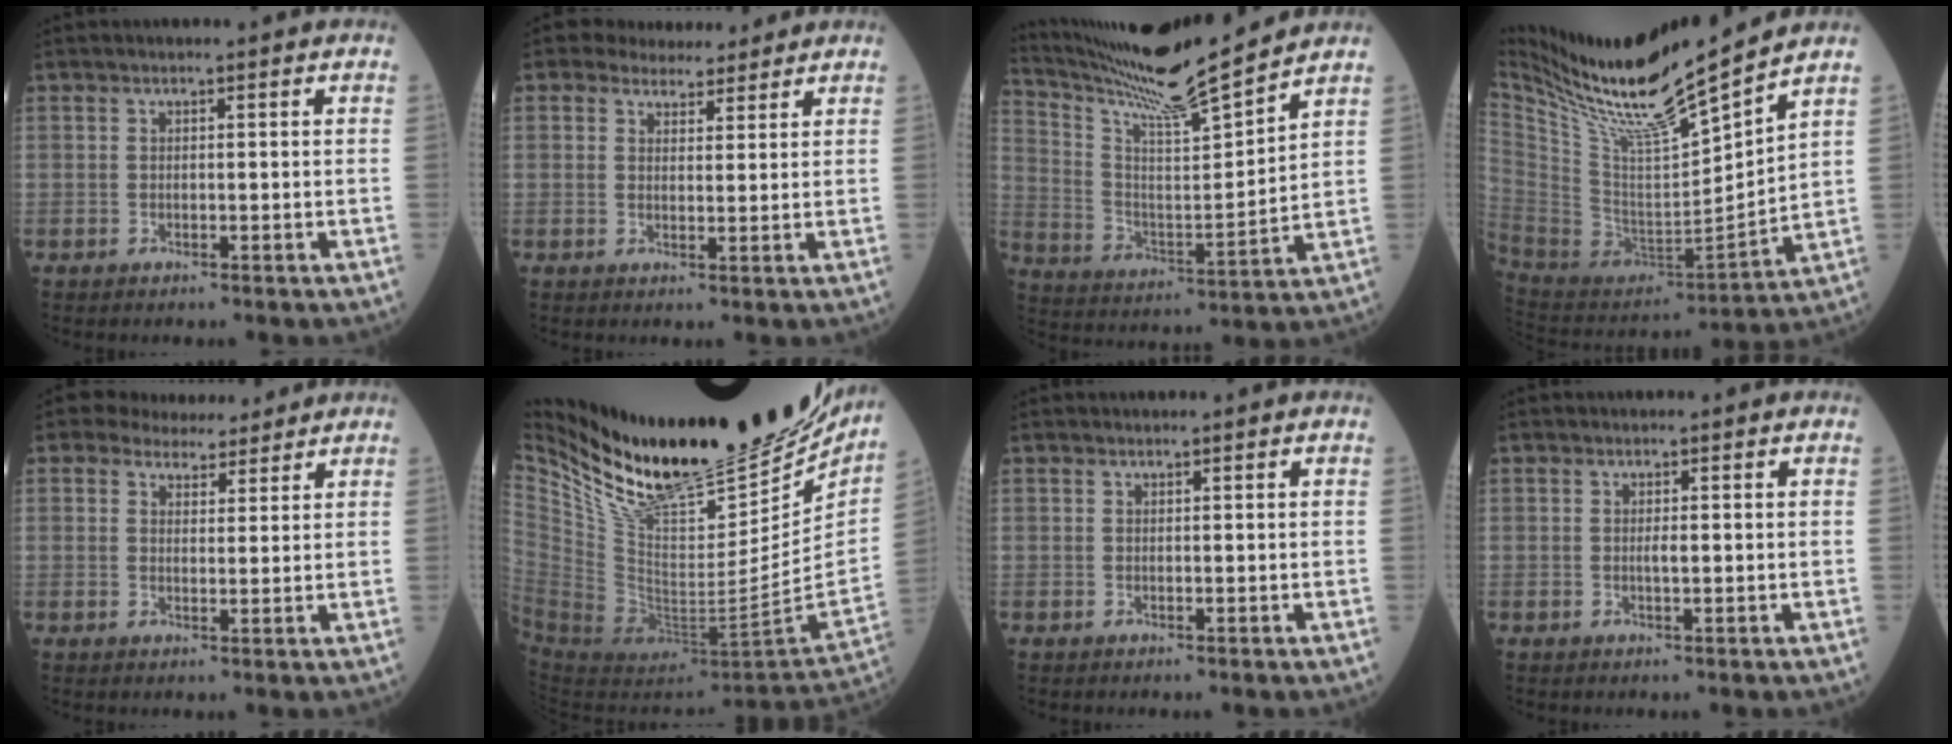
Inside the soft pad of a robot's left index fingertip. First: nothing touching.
{"total": 5.6, "force": [4.9, 2.5, 1.0], "torque": [-0.010, 0.010, 0.067]}
{"total": 15.9, "force": [14.6, -1.6, 6.1], "torque": [-0.132, -0.018, 0.256]}
{"total": 20.3, "force": [16.9, -0.4, 11.3], "torque": [-0.210, -0.025, 0.312]}
{"total": 6.2, "force": [5.4, 2.6, 1.3], "torque": [-0.015, 0.008, 0.075]}
{"total": 32.9, "force": [26.2, 9.6, 17.4], "torque": [-0.309, -0.042, 0.411]}
{"total": 0.0}
{"total": 0.9, "force": [0.0, 0.1, 0.9], "torque": [-0.017, -0.001, 0.001]}